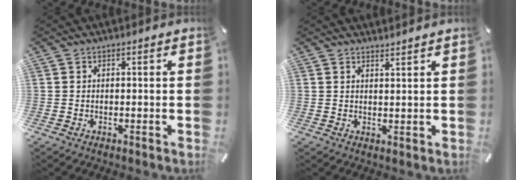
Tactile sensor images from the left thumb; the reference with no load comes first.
{"total": 1.6, "force": [1.6, -0.3, -0.1], "torque": [0.001, -0.009, 0.030]}